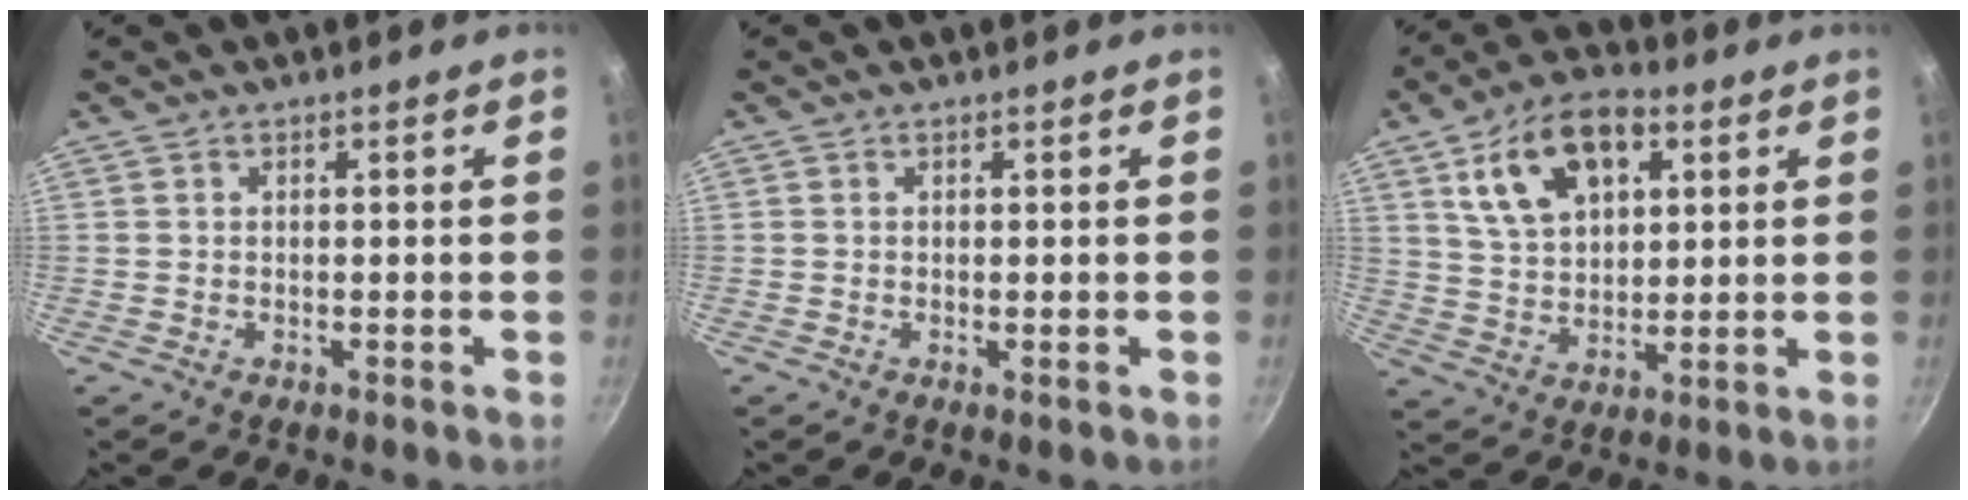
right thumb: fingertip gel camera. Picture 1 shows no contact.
{"total": 0.0}
{"total": 15.4, "force": [6.0, 9.3, 10.7], "torque": [-0.158, -0.004, 0.104]}